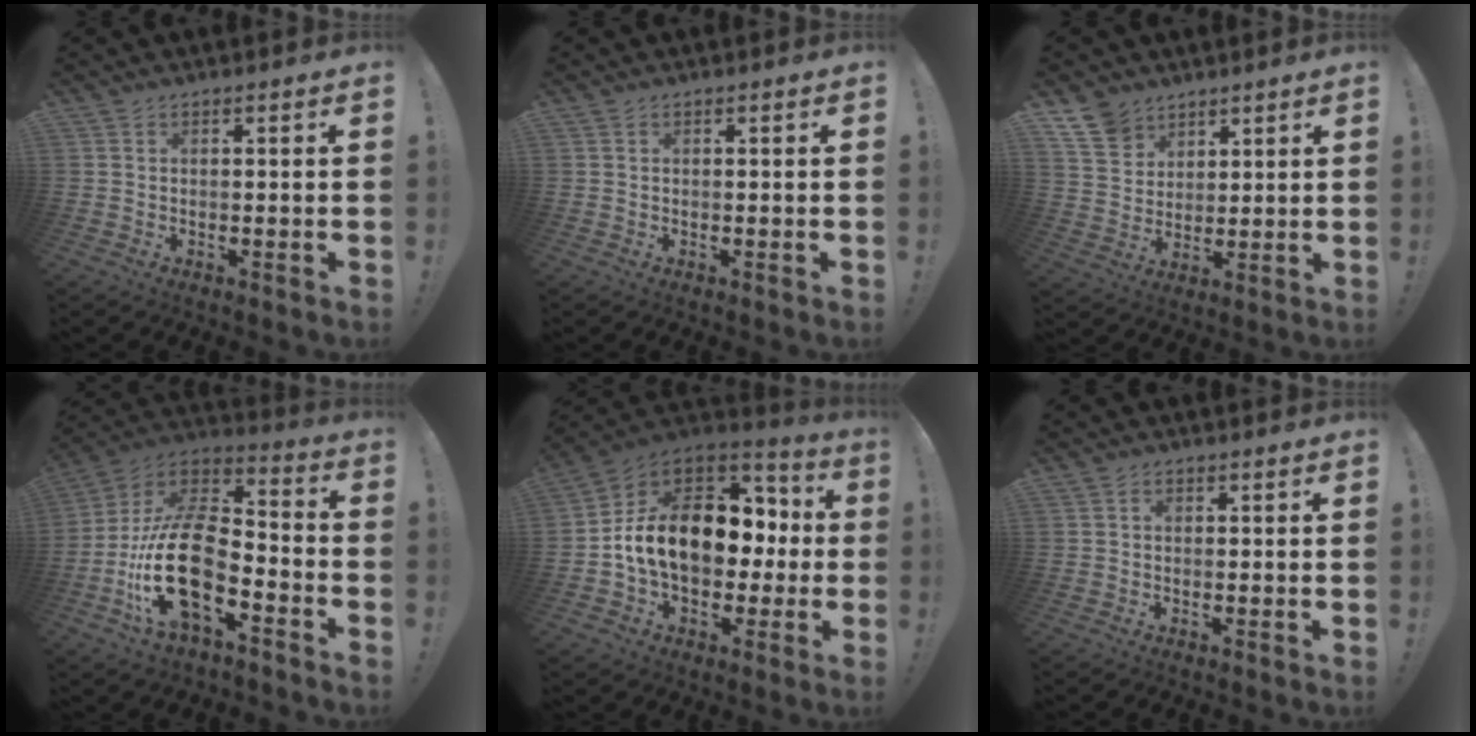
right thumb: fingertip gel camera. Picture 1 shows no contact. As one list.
[{"total": 0.0}, {"total": 9.8, "force": [7.1, 6.3, 2.5], "torque": [-0.046, -0.047, 0.141]}, {"total": 22.2, "force": [-7.7, 11.2, 17.6], "torque": [-0.360, 0.037, -0.127]}, {"total": 18.4, "force": [1.5, 13.4, 12.5], "torque": [-0.190, 0.006, 0.047]}, {"total": 0.8, "force": [-0.2, 0.6, 0.4], "torque": [-0.008, 0.003, -0.004]}]